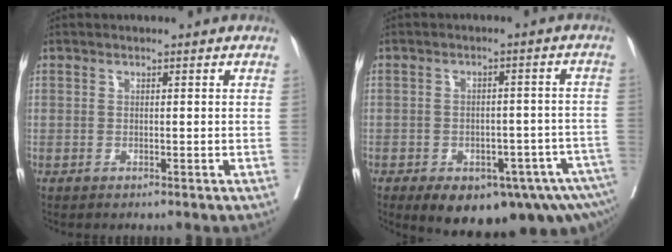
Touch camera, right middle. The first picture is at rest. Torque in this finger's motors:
{"motor_torque": [1.10, -1.04, 0.44, 0.06]}